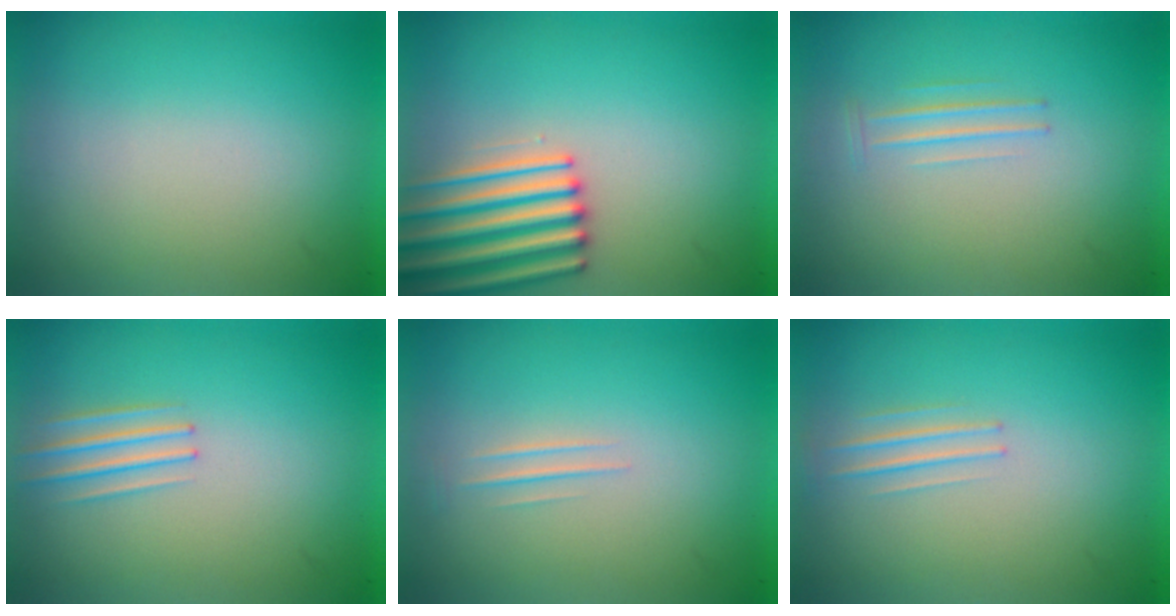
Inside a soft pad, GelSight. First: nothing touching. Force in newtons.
{"total": 5.0}
{"total": 1.1}
{"total": 1.9}
{"total": 1.1}
{"total": 1.3}